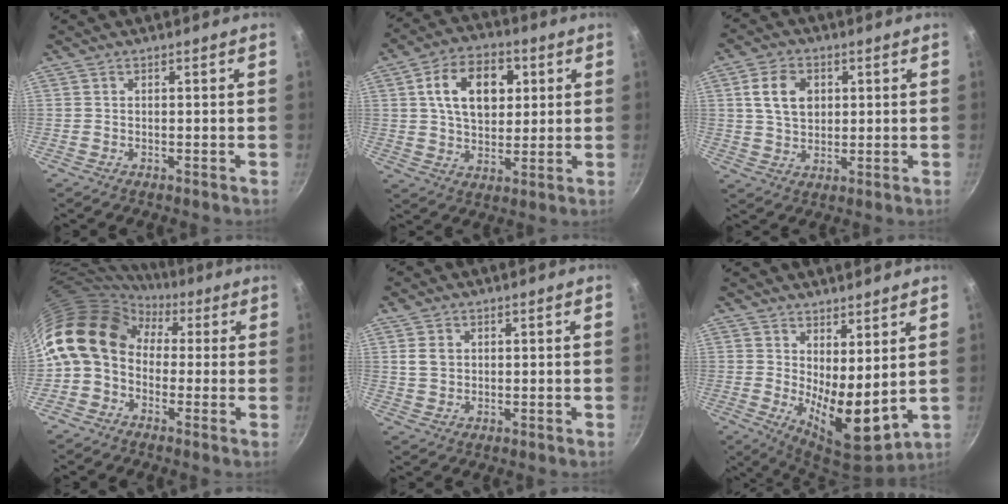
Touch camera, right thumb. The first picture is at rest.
{"total": 13.7, "force": [3.5, 9.1, 9.6], "torque": [-0.127, 0.001, 0.052]}
{"total": 8.1, "force": [1.9, 6.0, 5.1], "torque": [-0.075, 0.002, 0.035]}
{"total": 13.1, "force": [1.6, 10.1, 8.2], "torque": [-0.122, 0.027, 0.003]}
{"total": 3.3, "force": [0.9, 2.5, 2.0], "torque": [-0.031, 0.001, 0.018]}
{"total": 10.9, "force": [3.1, 4.3, 9.6], "torque": [-0.133, -0.052, 0.058]}